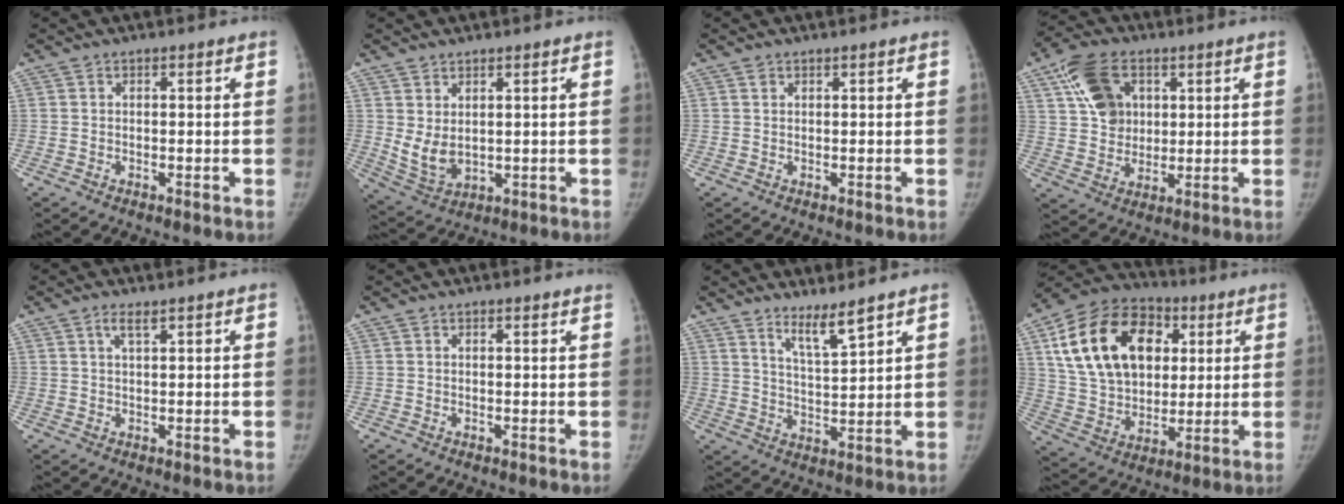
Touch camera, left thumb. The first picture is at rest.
{"total": 5.9, "force": [1.3, 3.9, 4.3], "torque": [-0.072, -0.019, 0.042]}
{"total": 0.6, "force": [0.3, 0.5, 0.1], "torque": [0.005, 0.000, 0.005]}
{"total": 11.3, "force": [4.2, 8.4, 6.3], "torque": [-0.084, -0.006, 0.078]}
{"total": 2.0, "force": [1.2, 0.7, 1.4], "torque": [-0.027, -0.002, 0.024]}
{"total": 0.5, "force": [0.5, 0.1, 0.2], "torque": [-0.001, -0.002, 0.000]}
{"total": 5.9, "force": [4.7, 0.6, 3.5], "torque": [-0.057, -0.050, 0.088]}
{"total": 23.9, "force": [7.0, 16.8, 15.5], "torque": [-0.259, 0.005, 0.122]}